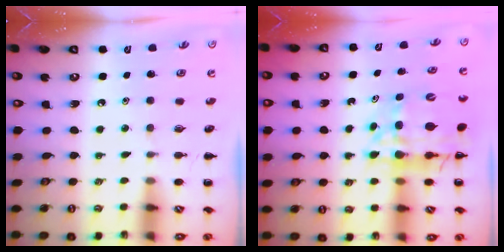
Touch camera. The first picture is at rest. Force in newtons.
{"total": 13.8, "press": 13.3, "slide": 3.7}